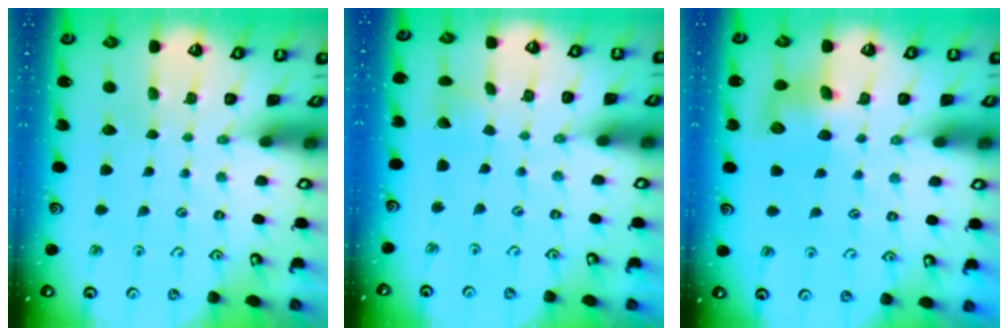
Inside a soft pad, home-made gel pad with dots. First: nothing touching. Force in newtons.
{"total": 2.1, "press": 2.1, "slide": 0.3}
{"total": 8.5, "press": 8.5, "slide": 0.4}